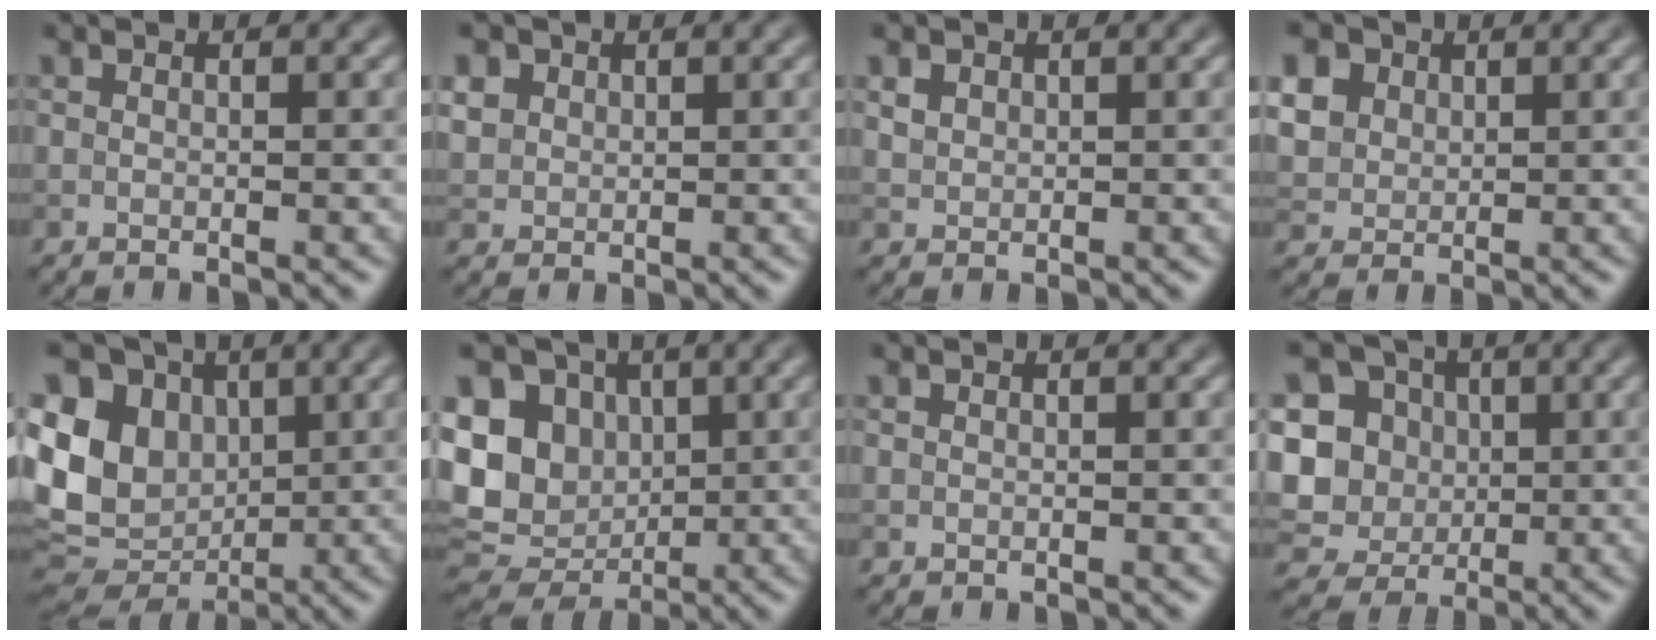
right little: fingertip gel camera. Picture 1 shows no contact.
{"total": 2.3, "force": [1.0, 1.9, 0.8], "torque": [-0.022, 0.002, 0.026]}
{"total": 1.3, "force": [0.7, 1.0, 0.5], "torque": [-0.010, 0.000, 0.015]}
{"total": 8.9, "force": [4.0, 6.7, 4.2], "torque": [-0.108, 0.026, 0.062]}
{"total": 13.2, "force": [1.8, 10.5, 7.7], "torque": [-0.169, 0.007, 0.044]}
{"total": 12.0, "force": [1.6, 10.0, 6.5], "torque": [-0.131, 0.006, 0.014]}
{"total": 0.0}
{"total": 11.6, "force": [1.0, 10.7, 4.2], "torque": [-0.123, 0.025, 0.011]}